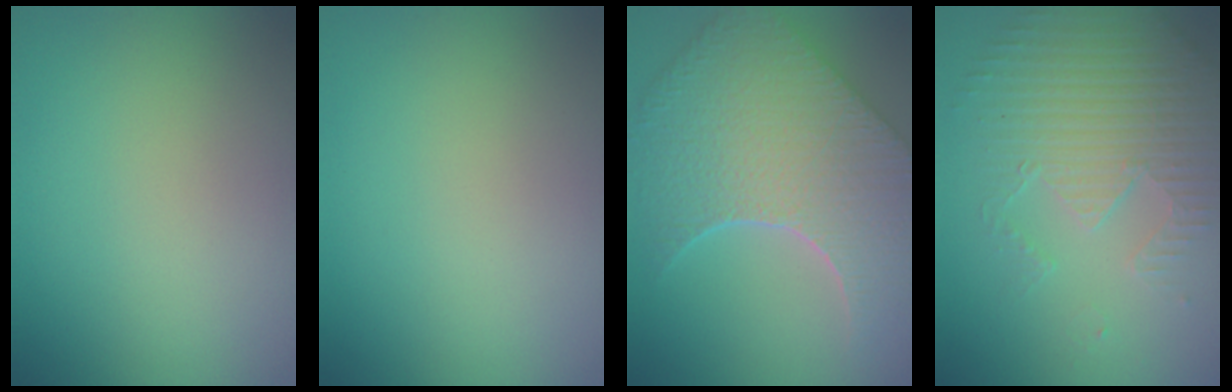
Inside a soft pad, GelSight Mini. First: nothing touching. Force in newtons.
{"total": 0.0}
{"total": 9.4, "press": 7.5, "slide": 5.6}
{"total": 3.8, "press": 3.7, "slide": 1.0}